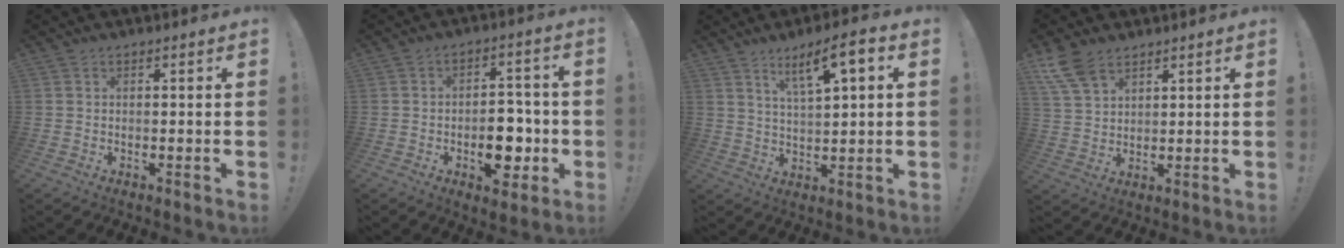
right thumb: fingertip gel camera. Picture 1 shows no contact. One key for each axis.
{"total": 11.4, "fx": -3.2, "fy": 7.0, "fz": 8.4, "tx": -0.094, "ty": 0.025, "tz": -0.046}
{"total": 9.5, "fx": 4.5, "fy": 2.0, "fz": 8.1, "tx": -0.131, "ty": -0.016, "tz": 0.072}
{"total": 8.7, "fx": 5.9, "fy": 4.6, "fz": 4.5, "tx": -0.094, "ty": -0.024, "tz": 0.116}